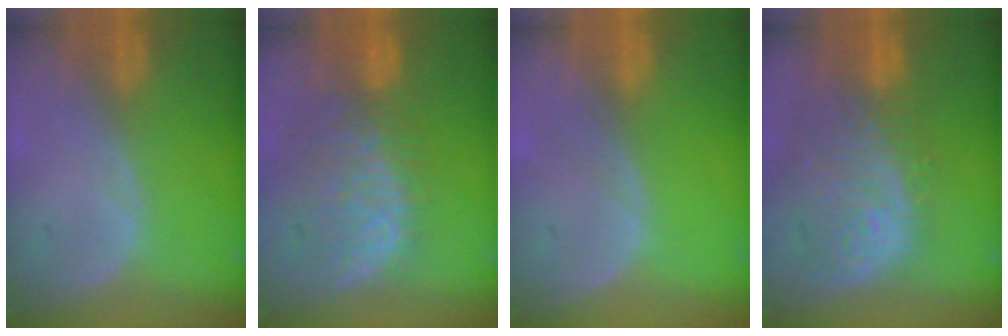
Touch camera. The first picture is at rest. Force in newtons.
{"total": 10.4, "press": 9.4, "slide": 4.6}
{"total": 0.0}
{"total": 12.0, "press": 10.8, "slide": 5.3}